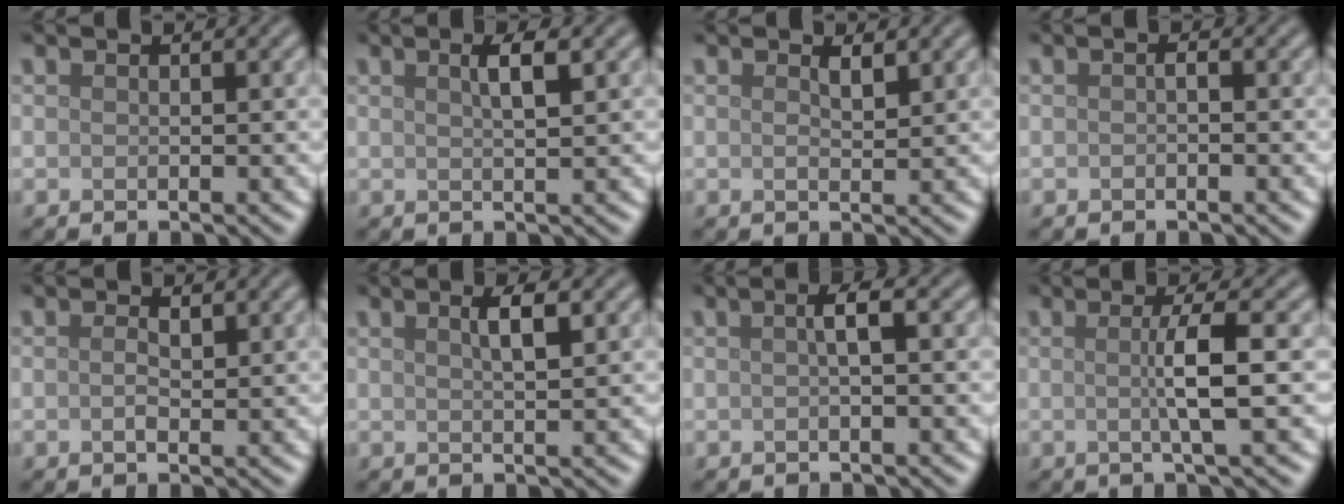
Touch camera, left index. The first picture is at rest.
{"total": 2.2, "force": [0.9, 0.5, 2.0], "torque": [-0.027, 0.006, 0.011]}
{"total": 1.2, "force": [0.6, 0.3, 1.0], "torque": [-0.020, -0.003, 0.010]}
{"total": 0.6, "force": [-0.2, 0.2, 0.5], "torque": [-0.011, 0.001, -0.004]}
{"total": 1.3, "force": [0.1, 0.6, 1.1], "torque": [-0.023, 0.000, 0.001]}
{"total": 2.2, "force": [0.9, 0.5, 1.9], "torque": [-0.027, 0.006, 0.010]}
{"total": 1.8, "force": [0.1, 0.3, 1.8], "torque": [-0.032, 0.006, 0.000]}
{"total": 3.7, "force": [0.0, 0.6, 3.6], "torque": [-0.061, -0.002, -0.006]}